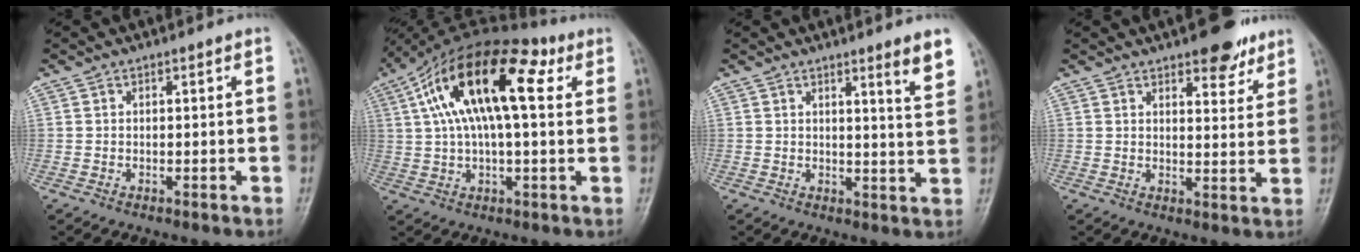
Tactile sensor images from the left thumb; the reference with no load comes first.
{"total": 18.6, "force": [5.5, 7.9, 15.9], "torque": [-0.267, 0.038, 0.083]}
{"total": 5.5, "force": [3.6, 0.0, 4.1], "torque": [-0.049, -0.031, 0.049]}
{"total": 7.6, "force": [5.3, 3.2, 4.4], "torque": [-0.024, -0.026, 0.069]}